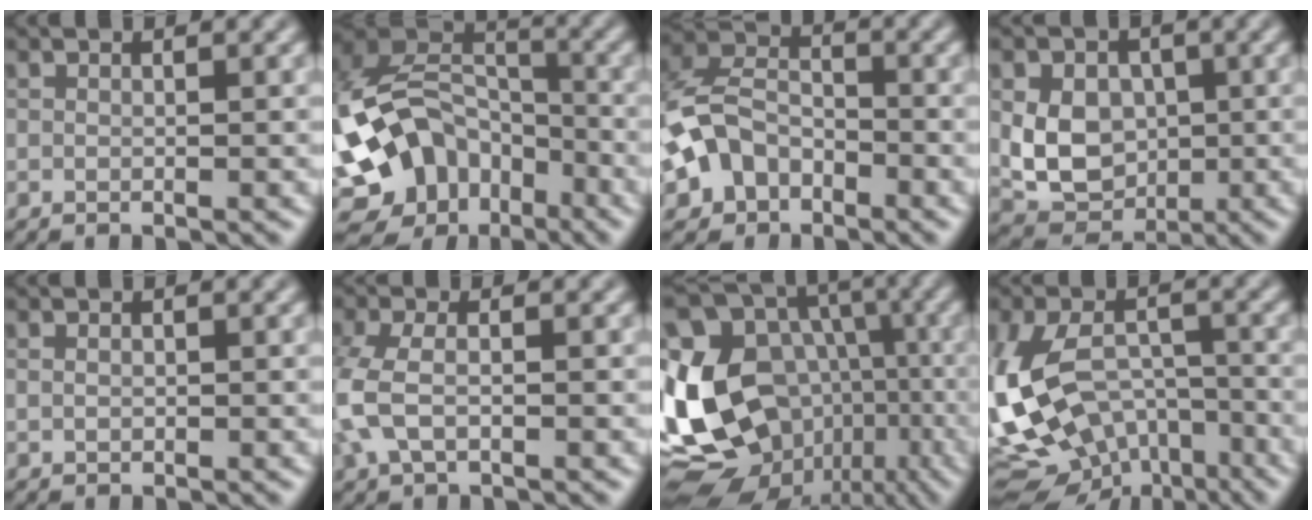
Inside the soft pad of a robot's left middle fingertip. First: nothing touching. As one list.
[{"total": 11.8, "force": [-4.9, 8.3, 6.7], "torque": [-0.128, 0.010, -0.097]}, {"total": 6.2, "force": [-2.5, 4.7, 3.3], "torque": [-0.068, 0.004, -0.059]}, {"total": 6.2, "force": [0.1, 4.9, 3.9], "torque": [-0.073, -0.007, 0.002]}, {"total": 0.7, "force": [0.1, 0.6, 0.5], "torque": [-0.006, 0.000, 0.004]}, {"total": 4.3, "force": [-1.2, 2.4, 3.3], "torque": [-0.089, 0.001, -0.027]}, {"total": 18.5, "force": [-3.0, 14.8, 10.6], "torque": [-0.226, 0.023, -0.022]}, {"total": 12.1, "force": [-4.2, 7.6, 8.4], "torque": [-0.170, -0.012, -0.064]}]